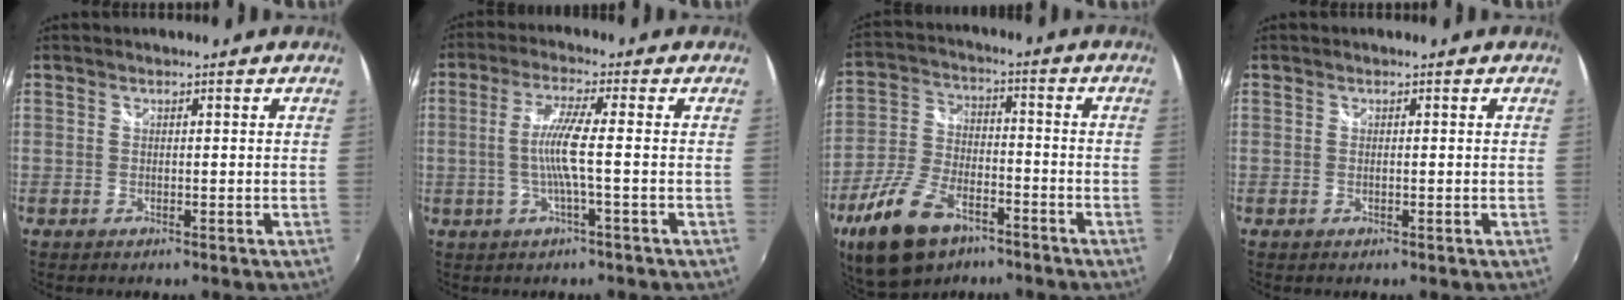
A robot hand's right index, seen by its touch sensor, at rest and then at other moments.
{"total": 6.5, "force": [-1.0, -0.5, 6.4], "torque": [-0.136, -0.003, -0.017]}
{"total": 15.6, "force": [-9.6, 8.0, 9.3], "torque": [-0.207, -0.014, -0.176]}
{"total": 0.0}